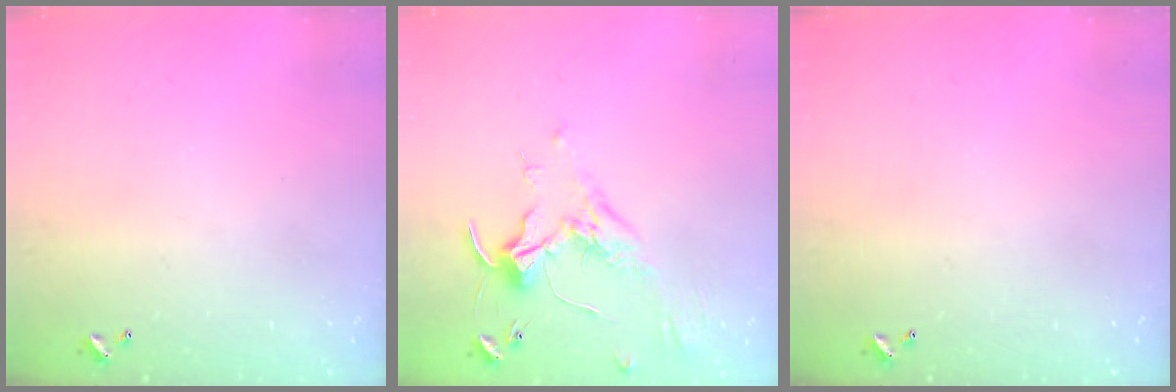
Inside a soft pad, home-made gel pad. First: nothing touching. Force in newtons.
{"total": 1.7, "press": 1.6, "slide": 0.5}
{"total": 0.0}